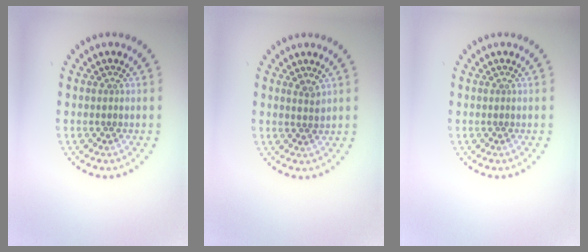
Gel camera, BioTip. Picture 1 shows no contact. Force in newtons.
{"total": 1.1, "press": 0.9, "slide": 0.7}
{"total": 0.0}